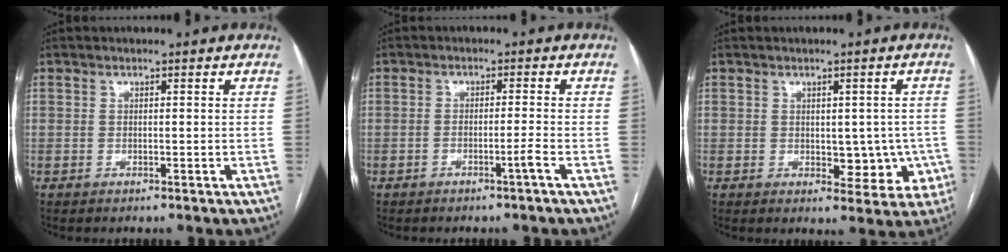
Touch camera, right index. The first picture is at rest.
{"total": 2.1, "force": [-1.3, -0.7, 1.5], "torque": [-0.025, 0.005, -0.021]}
{"total": 6.4, "force": [-0.9, 4.1, 4.9], "torque": [-0.036, 0.015, 0.001]}